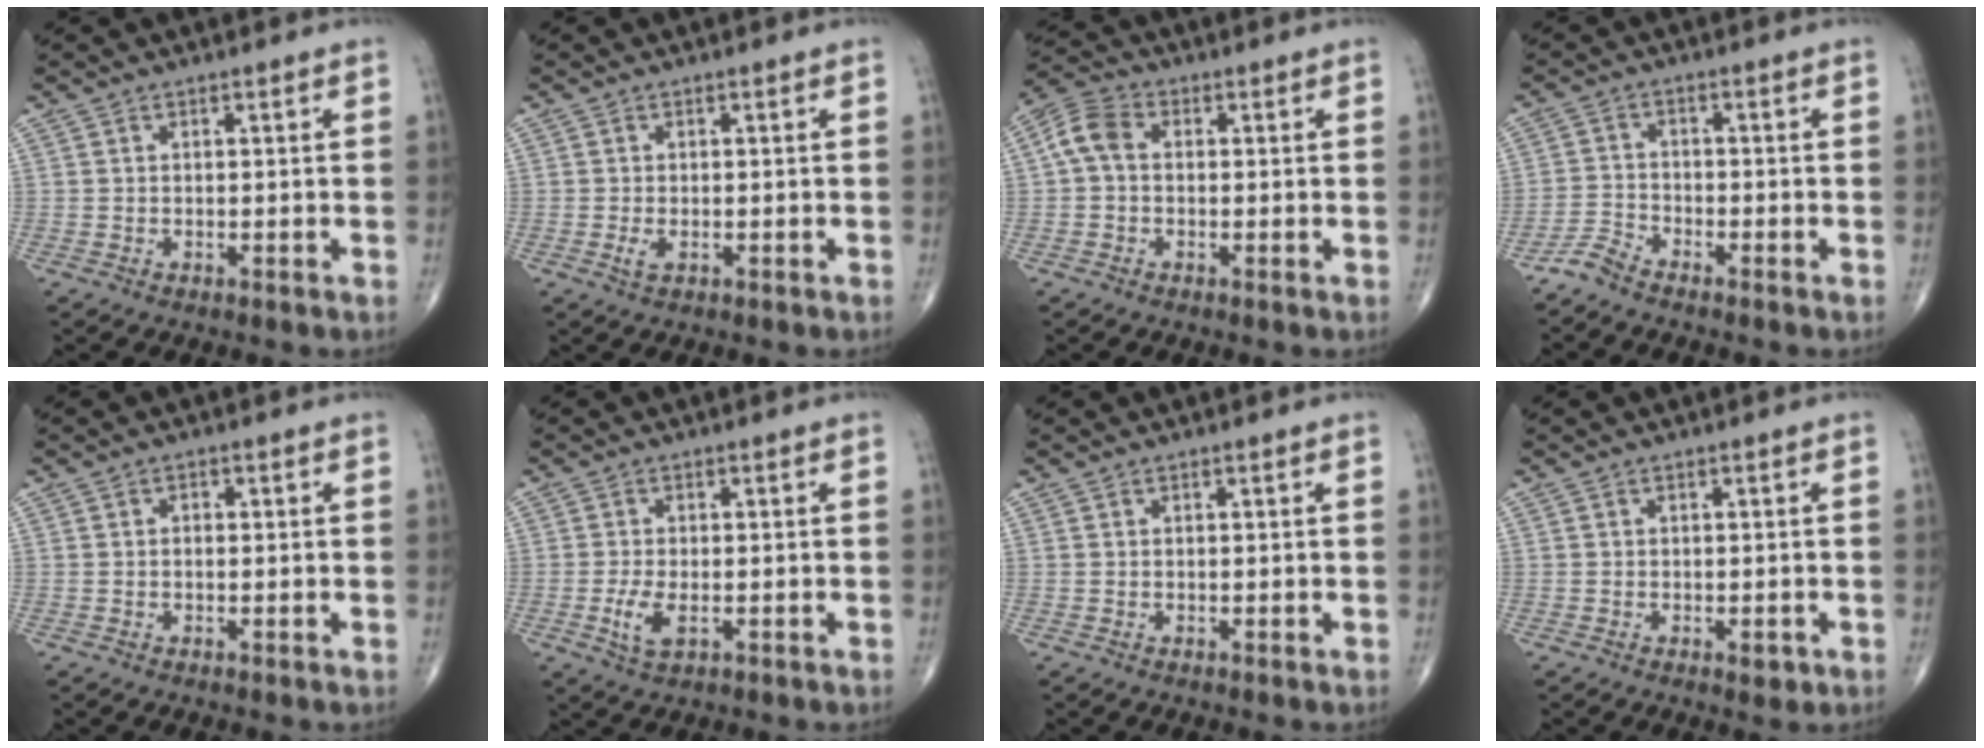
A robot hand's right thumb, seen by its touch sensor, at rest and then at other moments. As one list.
[{"total": 1.6, "force": [-0.4, 0.8, 1.3], "torque": [-0.028, -0.002, -0.008]}, {"total": 5.7, "force": [0.3, 4.1, 4.0], "torque": [-0.080, 0.017, -0.006]}, {"total": 3.0, "force": [-2.9, 0.4, 0.7], "torque": [-0.014, 0.003, -0.066]}, {"total": 0.9, "force": [0.0, 0.6, 0.7], "torque": [-0.009, 0.002, -0.001]}, {"total": 4.2, "force": [-1.1, 2.0, 3.6], "torque": [-0.074, -0.003, -0.019]}, {"total": 0.0}, {"total": 1.9, "force": [-0.8, 1.0, 1.5], "torque": [-0.014, 0.000, -0.009]}]